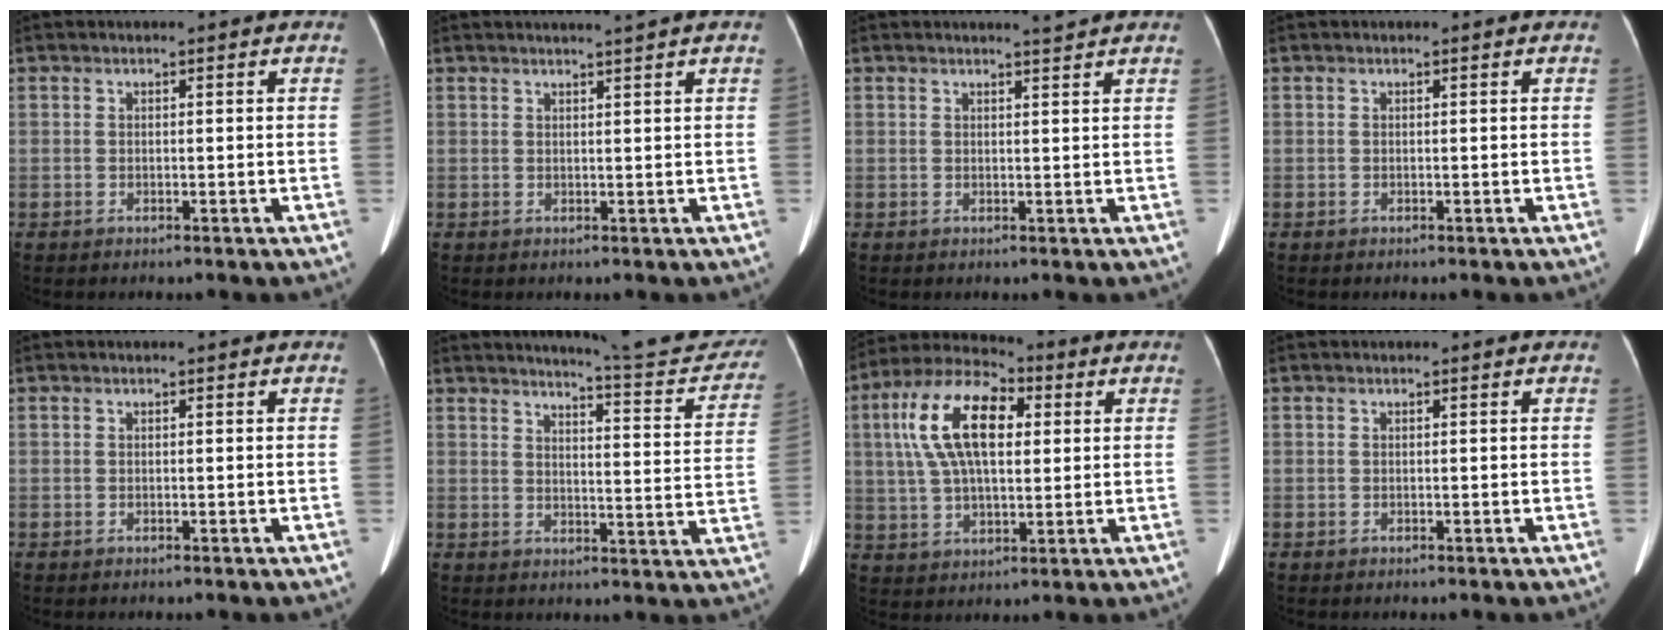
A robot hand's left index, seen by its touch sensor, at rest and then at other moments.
{"total": 2.2, "force": [1.9, -0.8, 0.9], "torque": [-0.011, -0.002, 0.030]}
{"total": 1.6, "force": [1.5, -0.5, 0.3], "torque": [-0.011, -0.009, 0.025]}
{"total": 0.0}
{"total": 0.0}
{"total": 15.5, "force": [14.8, 1.1, 4.4], "torque": [-0.046, -0.064, 0.161]}
{"total": 13.9, "force": [3.6, 6.2, 11.9], "torque": [-0.249, 0.036, 0.063]}
{"total": 0.0}